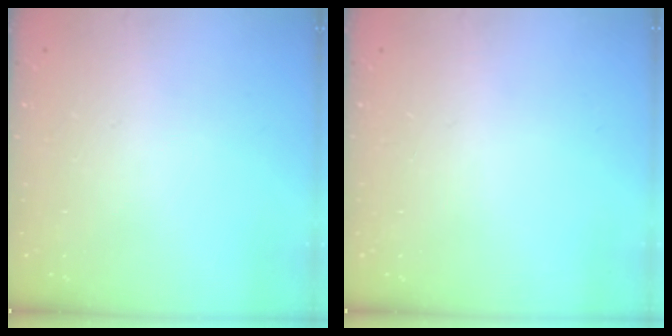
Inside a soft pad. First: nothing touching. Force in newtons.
{"total": 0.0}